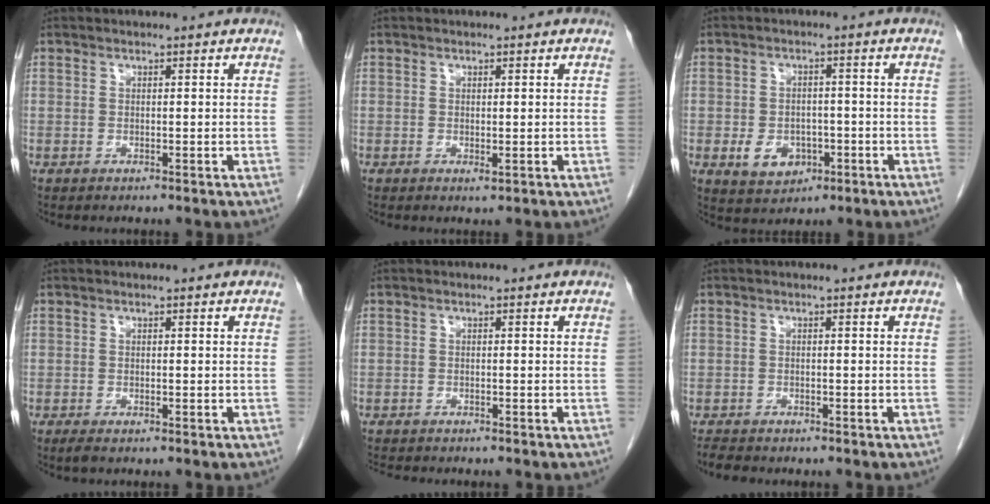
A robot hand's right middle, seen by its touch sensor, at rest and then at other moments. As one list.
[{"total": 0.6, "force": [0.0, 0.1, 0.5], "torque": [-0.011, -0.004, 0.002]}, {"total": 5.6, "force": [-1.9, 4.2, 3.2], "torque": [-0.055, 0.004, -0.018]}, {"total": 0.9, "force": [-0.7, 0.1, 0.6], "torque": [-0.017, -0.004, -0.012]}, {"total": 3.8, "force": [-3.4, 0.7, 1.4], "torque": [-0.025, -0.010, -0.050]}, {"total": 2.7, "force": [-2.4, 0.8, 0.8], "torque": [-0.022, -0.008, -0.038]}]